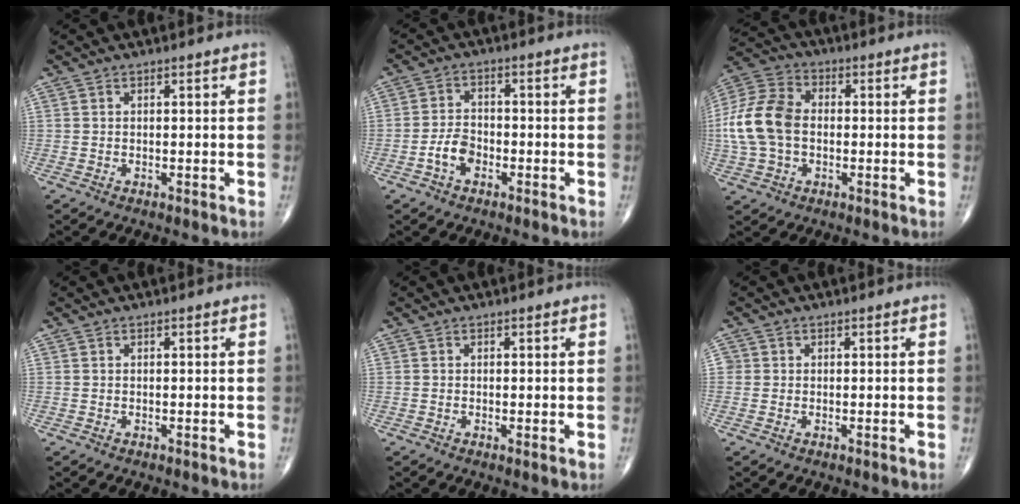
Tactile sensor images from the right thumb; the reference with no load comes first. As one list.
[{"total": 4.6, "force": [-2.1, 2.9, 2.9], "torque": [-0.047, 0.020, -0.044]}, {"total": 13.8, "force": [-0.6, 9.5, 9.9], "torque": [-0.207, 0.029, -0.017]}, {"total": 0.0}, {"total": 0.7, "force": [-0.1, 0.2, 0.7], "torque": [-0.017, -0.004, -0.004]}, {"total": 1.2, "force": [0.1, 1.2, 0.2], "torque": [0.009, 0.004, -0.002]}]